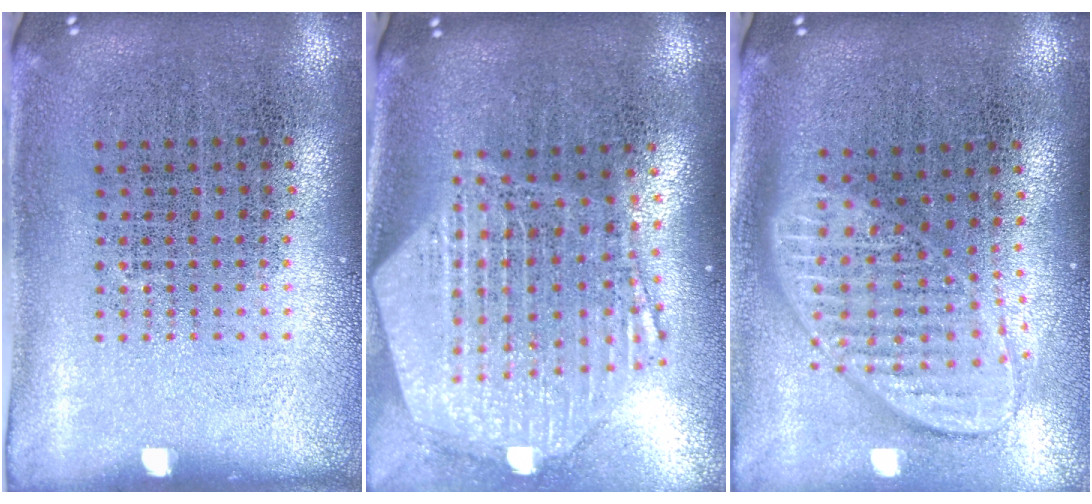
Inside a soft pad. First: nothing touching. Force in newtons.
{"total": 3.0, "press": 2.4, "slide": 1.8}
{"total": 1.9, "press": 1.5, "slide": 1.2}